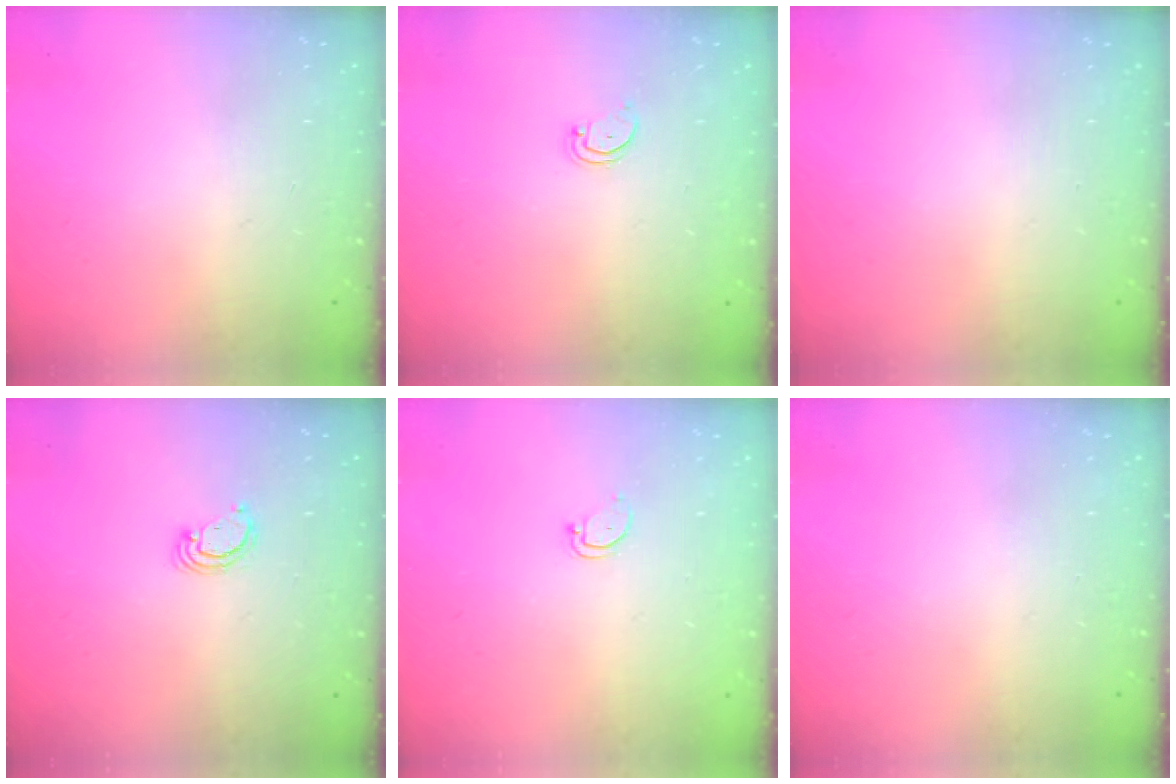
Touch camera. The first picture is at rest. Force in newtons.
{"total": 1.8, "press": 1.7, "slide": 0.2}
{"total": 0.0}
{"total": 2.6, "press": 2.6, "slide": 0.3}
{"total": 2.9, "press": 2.9, "slide": 0.2}
{"total": 0.0}